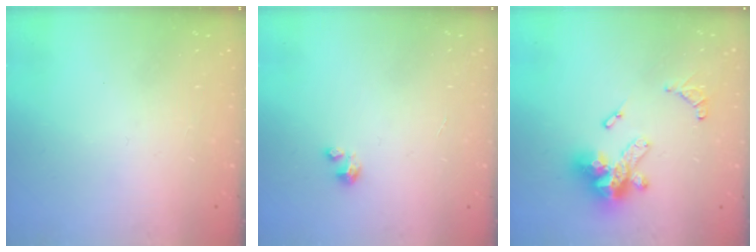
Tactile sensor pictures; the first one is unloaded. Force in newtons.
{"total": 0.6, "press": 0.6, "slide": 0.3}
{"total": 15.9, "press": 15.8, "slide": 2.0}